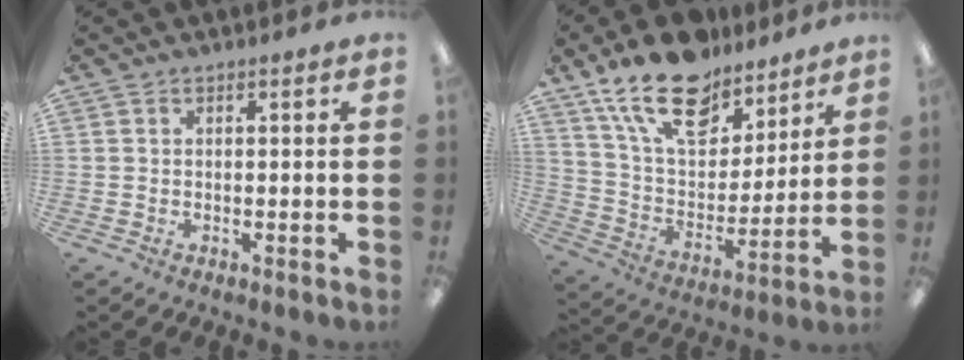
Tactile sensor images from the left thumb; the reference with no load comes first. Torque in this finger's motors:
{"motor_torque": [0.72, 0.21, 1.59, -1.18, 0.40]}